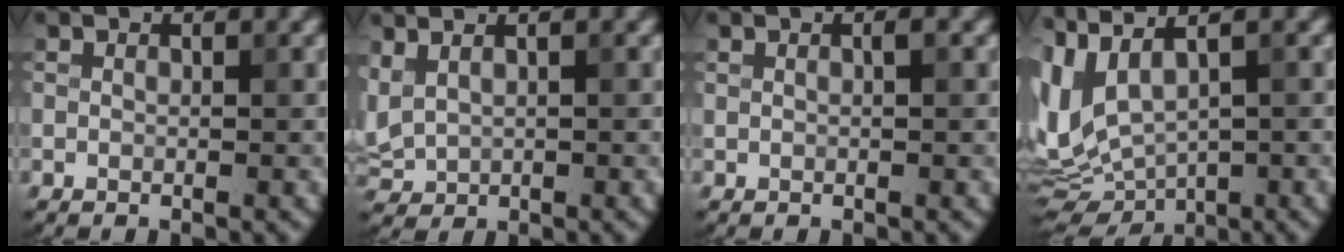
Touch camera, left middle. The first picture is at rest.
{"total": 1.9, "force": [1.0, 1.0, 1.2], "torque": [-0.035, 0.006, 0.028]}
{"total": 0.5, "force": [0.2, 0.1, 0.5], "torque": [-0.010, 0.004, 0.003]}
{"total": 8.0, "force": [0.7, 3.7, 7.0], "torque": [-0.158, -0.011, 0.042]}